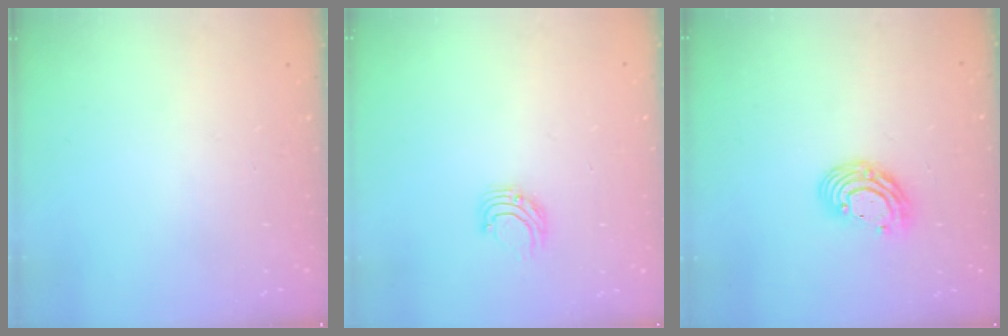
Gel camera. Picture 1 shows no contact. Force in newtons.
{"total": 5.4, "press": 5.4, "slide": 0.6}
{"total": 9.2, "press": 9.2, "slide": 0.6}